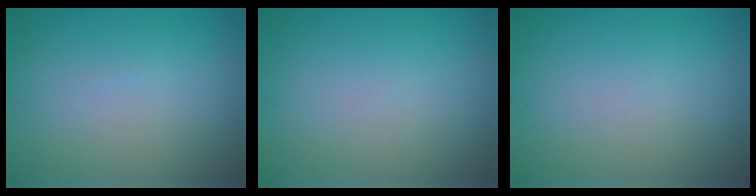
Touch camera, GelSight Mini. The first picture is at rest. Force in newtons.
{"total": 0.0}
{"total": 0.0}